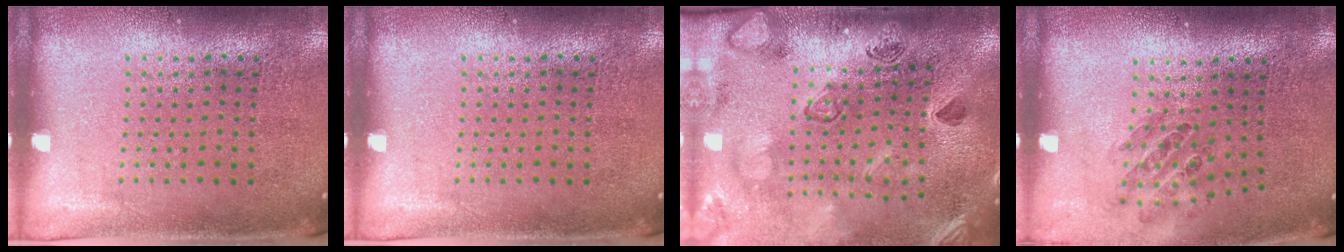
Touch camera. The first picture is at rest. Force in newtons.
{"total": 0.0}
{"total": 2.5, "press": 2.4, "slide": 0.8}
{"total": 0.9, "press": 0.8, "slide": 0.1}